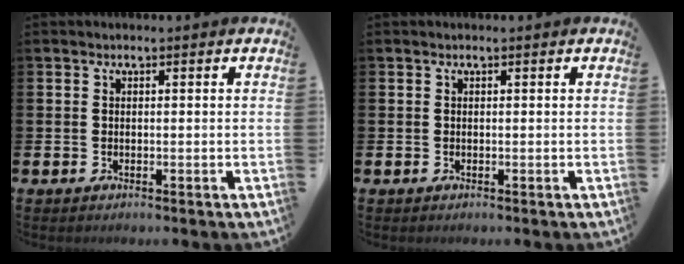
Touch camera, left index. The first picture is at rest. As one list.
[{"total": 0.0}]